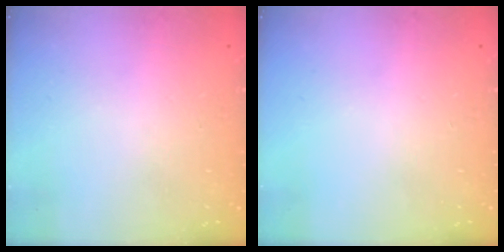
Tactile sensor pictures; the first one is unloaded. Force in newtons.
{"total": 0.0}